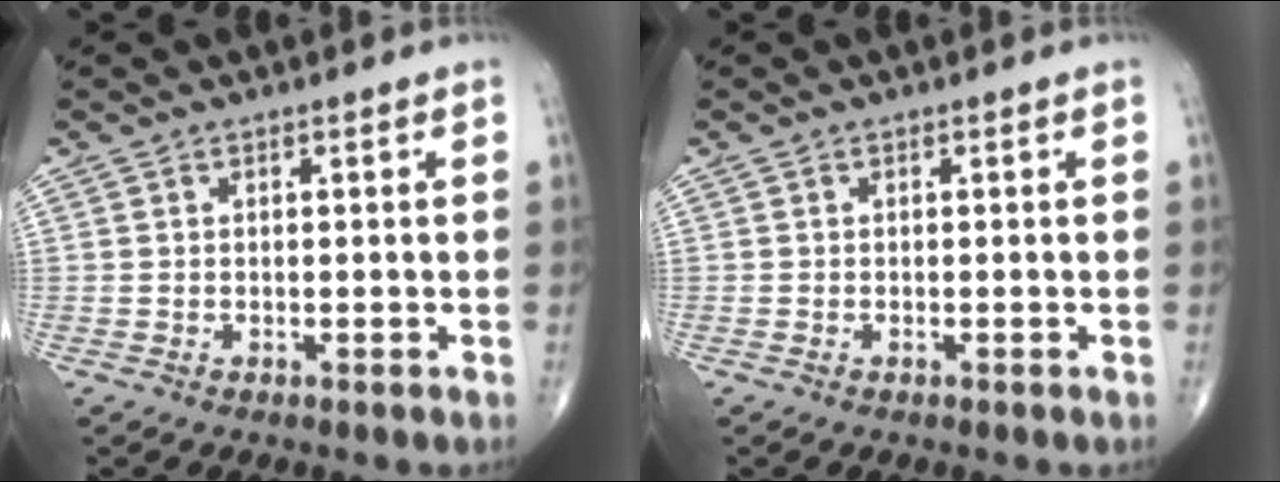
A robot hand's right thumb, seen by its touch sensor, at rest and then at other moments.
{"total": 0.0}